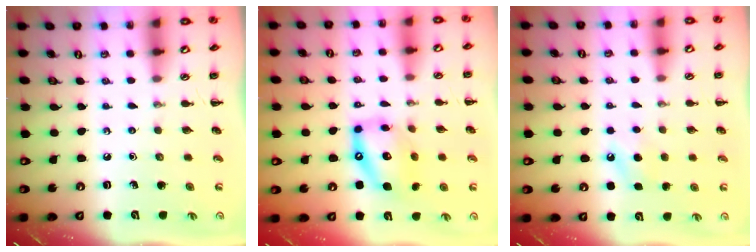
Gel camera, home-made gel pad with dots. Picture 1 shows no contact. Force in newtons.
{"total": 12.2, "press": 11.9, "slide": 2.5}
{"total": 6.8, "press": 6.7, "slide": 1.5}